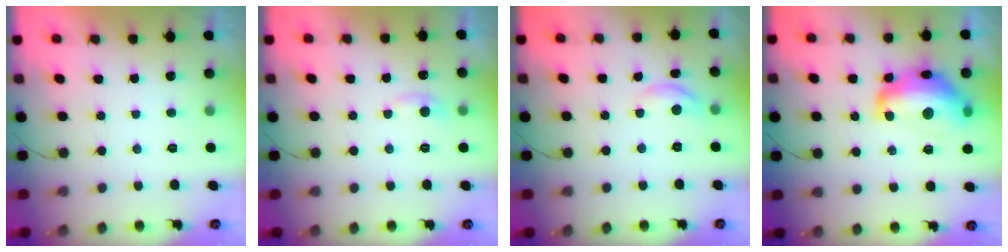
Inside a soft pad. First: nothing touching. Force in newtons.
{"total": 5.6, "press": 5.5, "slide": 0.6}
{"total": 6.6, "press": 6.6, "slide": 0.4}
{"total": 15.6, "press": 15.6, "slide": 0.9}